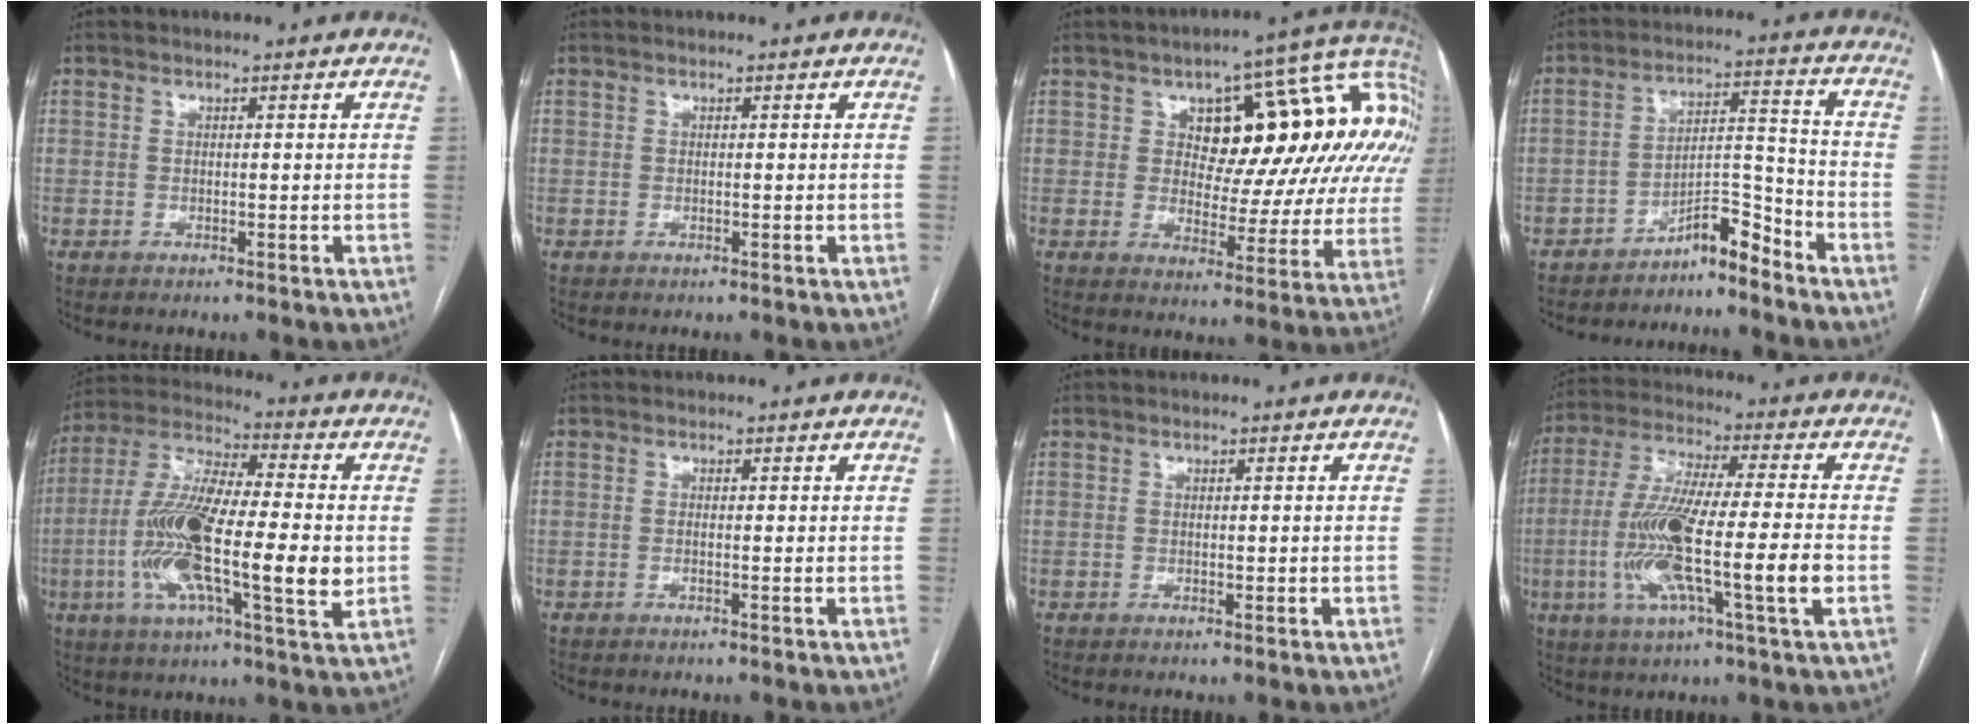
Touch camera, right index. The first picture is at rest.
{"total": 0.0}
{"total": 20.4, "force": [5.7, 8.8, 17.5], "torque": [-0.219, 0.044, 0.077]}
{"total": 6.0, "force": [-5.4, 1.1, 2.5], "torque": [-0.030, 0.028, -0.091]}
{"total": 20.1, "force": [-2.7, 4.2, 19.5], "torque": [-0.381, -0.003, -0.052]}
{"total": 0.6, "force": [-0.1, 0.0, 0.6], "torque": [-0.012, 0.000, -0.001]}
{"total": 0.8, "force": [0.0, 0.4, 0.7], "torque": [-0.010, -0.001, 0.002]}
{"total": 16.6, "force": [-3.6, 0.9, 16.2], "torque": [-0.316, -0.010, -0.069]}